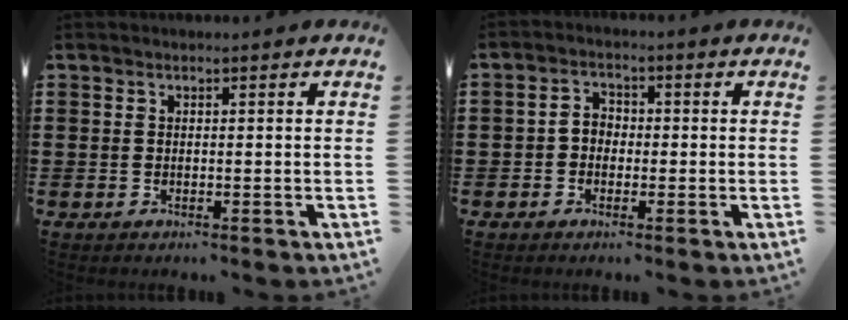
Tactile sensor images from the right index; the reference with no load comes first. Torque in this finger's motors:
{"motor_torque": [0.47, -0.38, 0.28, 0.07]}